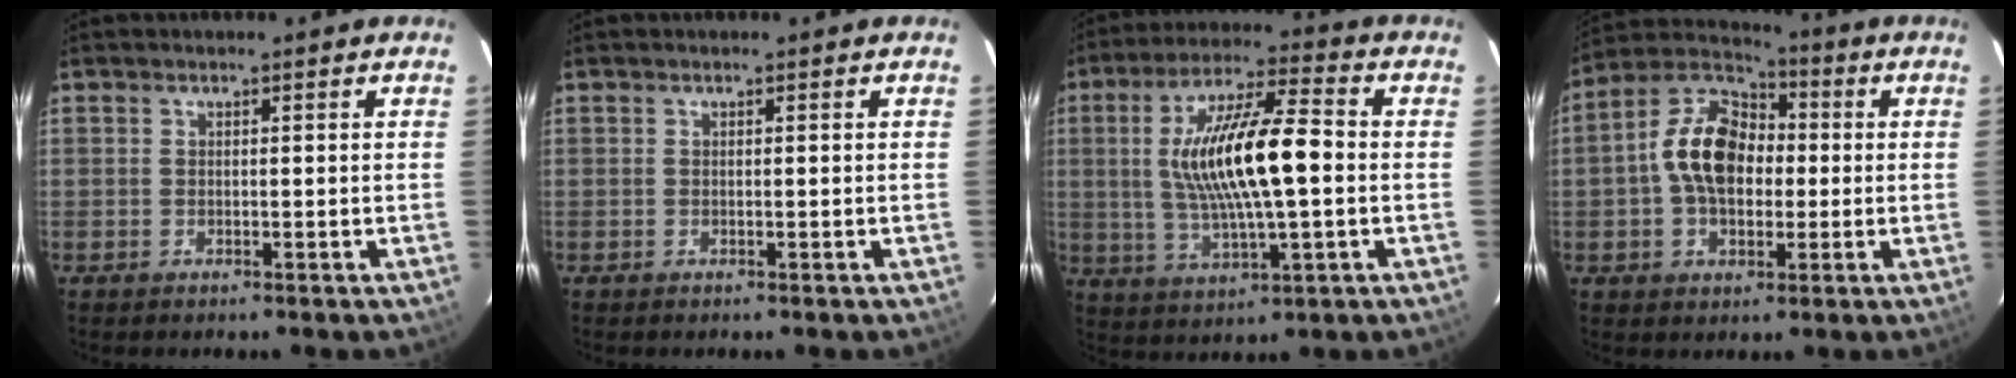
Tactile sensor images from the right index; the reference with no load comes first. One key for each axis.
{"total": 0.0}
{"total": 16.7, "fx": 0.3, "fy": 4.2, "fz": 16.1, "tx": -0.302, "ty": 0.008, "tz": 0.008}
{"total": 13.3, "fx": -0.3, "fy": 8.9, "fz": 9.9, "tx": -0.195, "ty": 0.030, "tz": -0.010}